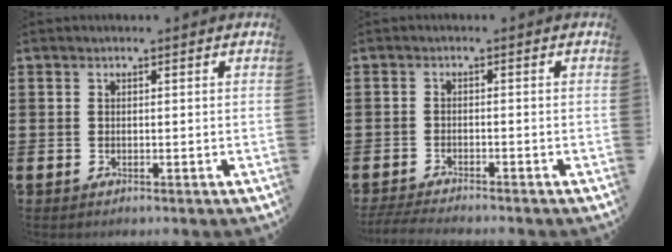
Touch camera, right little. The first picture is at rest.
{"total": 2.1, "force": [-2.0, 0.0, 0.6], "torque": [-0.009, 0.003, -0.039]}